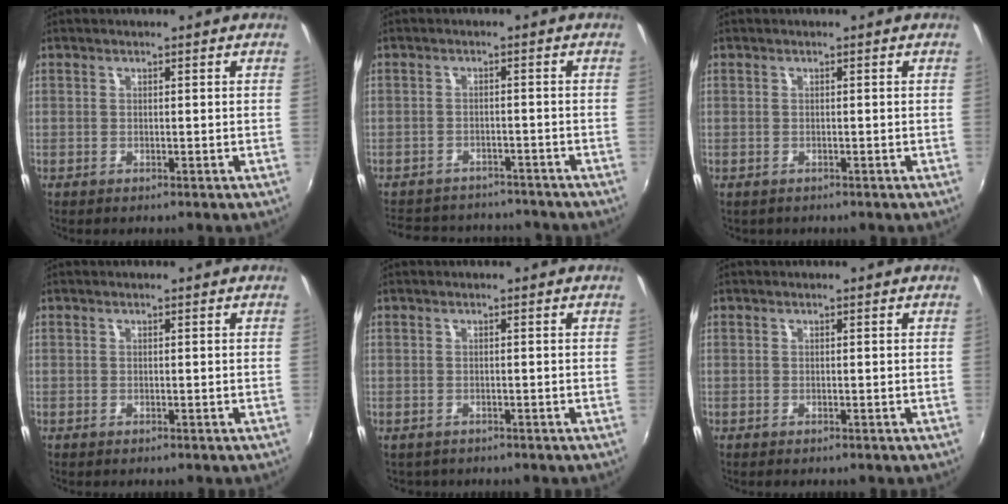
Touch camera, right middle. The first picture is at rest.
{"total": 13.5, "force": [-11.8, 5.2, 4.1], "torque": [-0.103, 0.016, -0.163]}
{"total": 0.5, "force": [-0.3, 0.4, 0.0], "torque": [-0.002, -0.003, -0.005]}
{"total": 0.0}
{"total": 1.3, "force": [-0.9, 1.0, 0.2], "torque": [-0.009, -0.003, -0.012]}
{"total": 0.0}